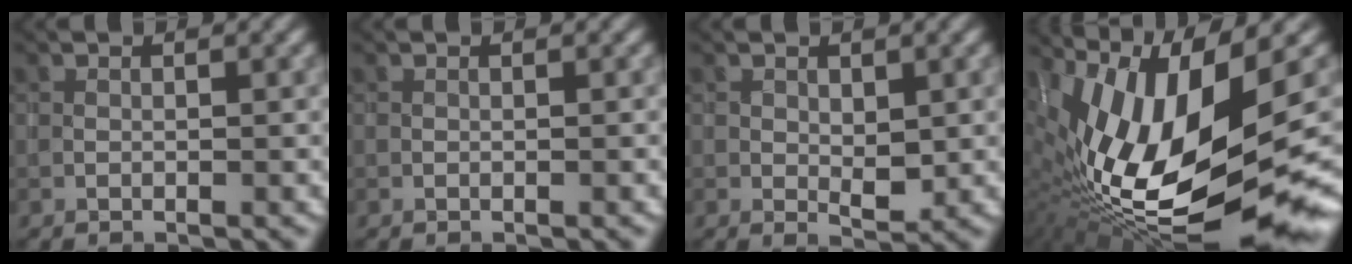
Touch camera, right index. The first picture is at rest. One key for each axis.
{"total": 0.0}
{"total": 2.1, "fx": 0.2, "fy": 1.3, "fz": 1.6, "tx": -0.026, "ty": -0.007, "tz": 0.007}
{"total": 16.5, "fx": 0.2, "fy": 5.5, "fz": 15.5, "tx": -0.292, "ty": -0.006, "tz": 0.014}